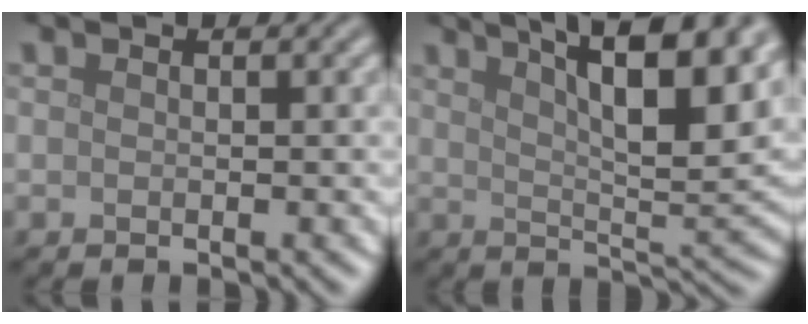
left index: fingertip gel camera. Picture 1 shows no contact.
{"total": 13.9, "force": [7.6, 4.1, 10.9], "torque": [-0.122, 0.025, 0.093]}